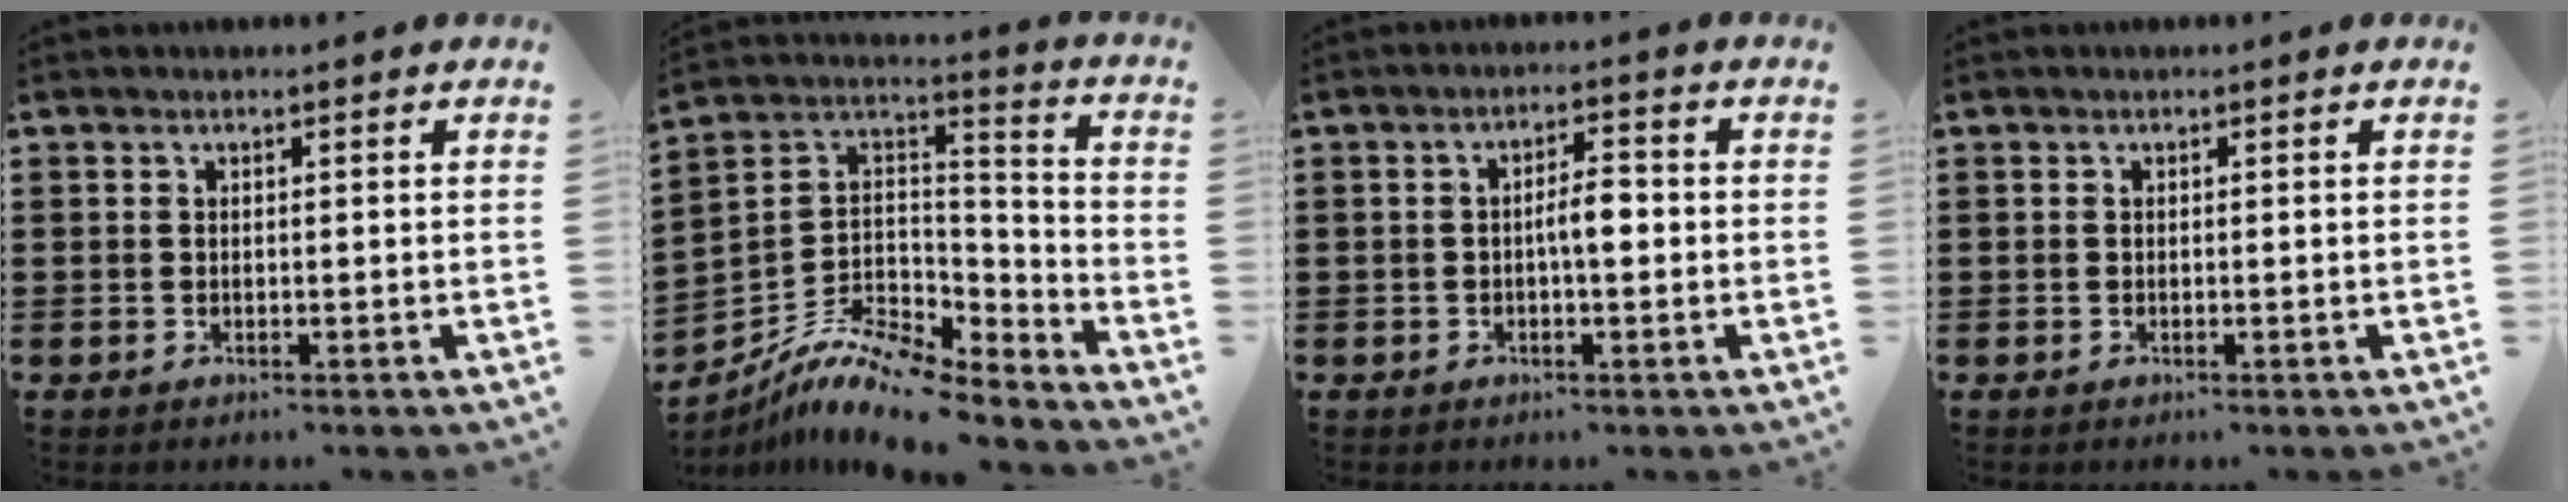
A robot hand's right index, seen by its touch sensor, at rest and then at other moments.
{"total": 10.1, "force": [-8.5, 2.7, 4.7], "torque": [-0.096, 0.015, -0.171]}
{"total": 3.8, "force": [-0.5, 1.2, 3.6], "torque": [-0.064, 0.007, -0.011]}
{"total": 0.0}